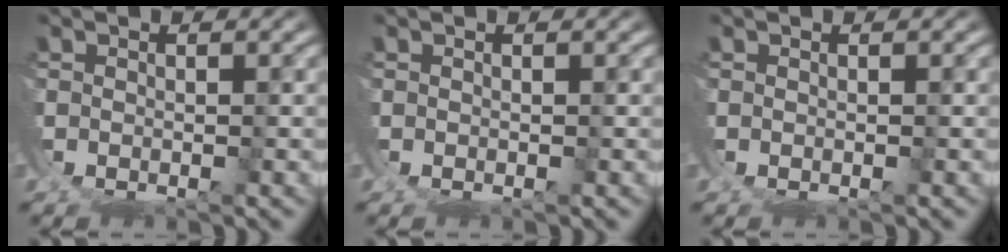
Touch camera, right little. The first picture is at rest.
{"total": 0.0}
{"total": 0.0}